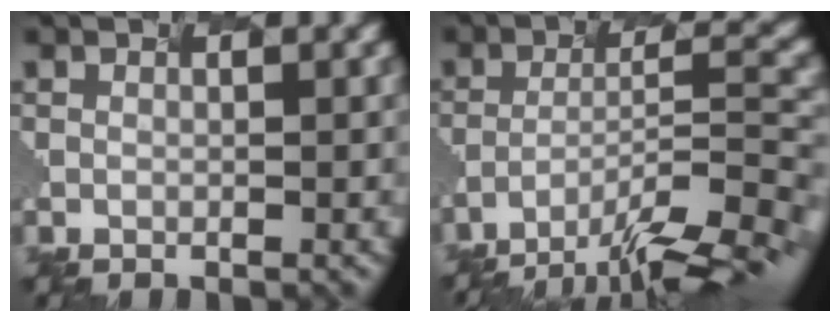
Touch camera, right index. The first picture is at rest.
{"total": 11.0, "force": [-9.1, 1.2, 6.1], "torque": [-0.103, 0.008, -0.133]}